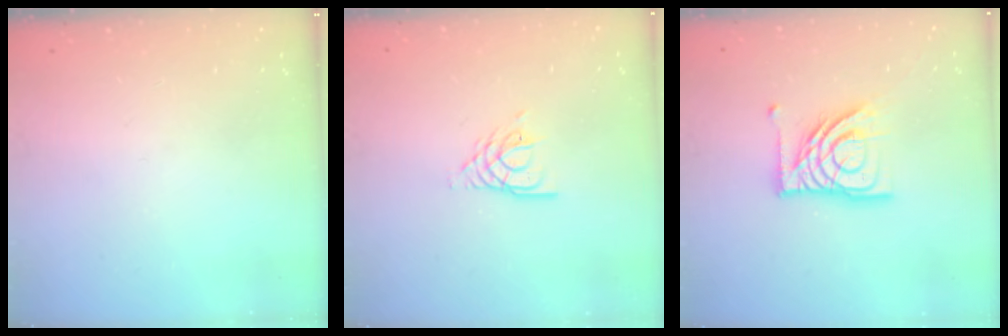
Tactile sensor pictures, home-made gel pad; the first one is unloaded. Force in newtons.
{"total": 4.2, "press": 4.1, "slide": 0.5}
{"total": 14.7, "press": 14.6, "slide": 1.7}